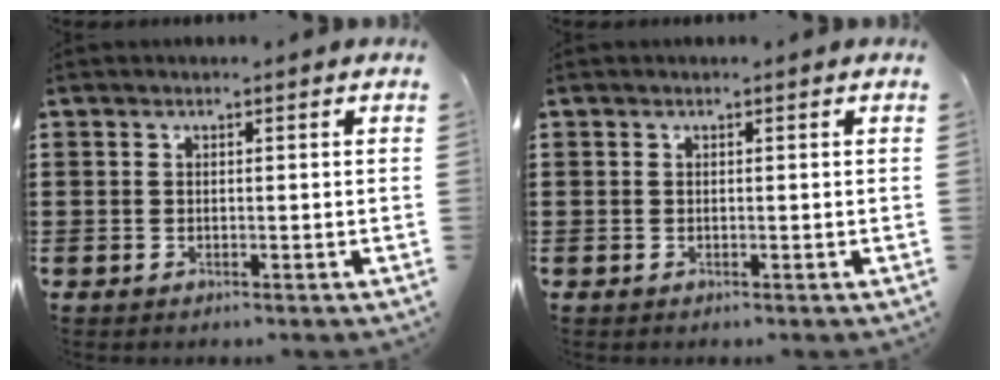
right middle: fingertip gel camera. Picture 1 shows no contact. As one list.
[{"total": 0.0}]